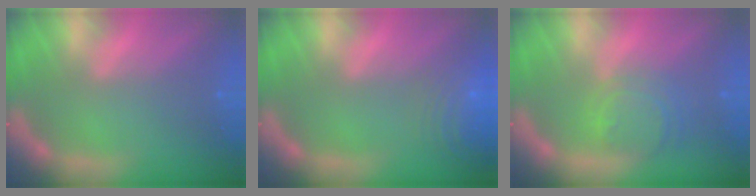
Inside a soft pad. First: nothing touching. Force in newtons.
{"total": 9.5}
{"total": 4.5}